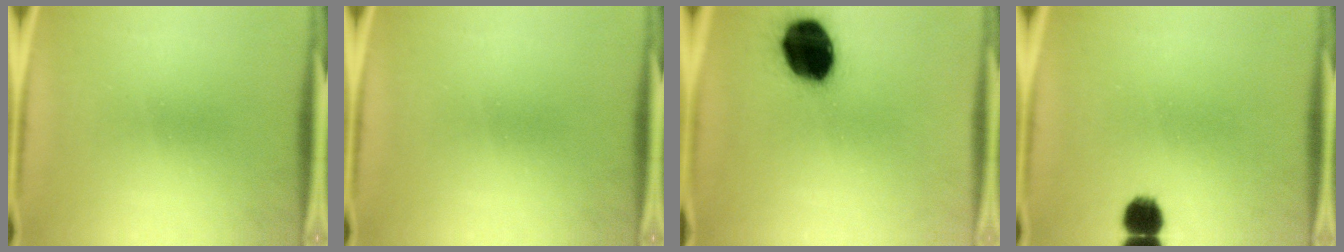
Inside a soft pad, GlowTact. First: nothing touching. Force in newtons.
{"total": 0.0}
{"total": 19.6}
{"total": 5.0}